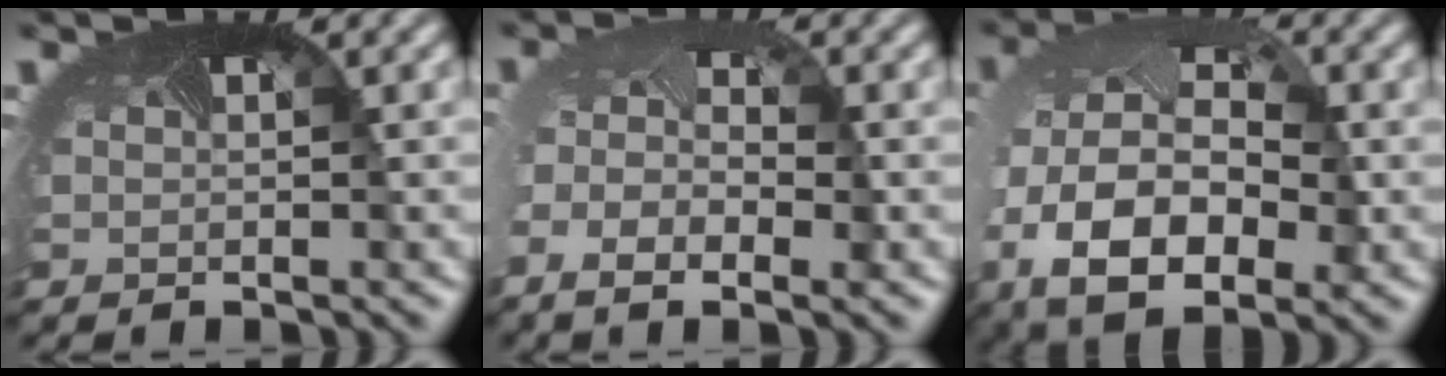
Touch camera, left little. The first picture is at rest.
{"total": 4.7, "force": [-1.7, 2.5, 3.6], "torque": [-0.082, -0.023, -0.027]}
{"total": 10.6, "force": [-3.2, 6.5, 7.7], "torque": [-0.180, -0.026, -0.056]}